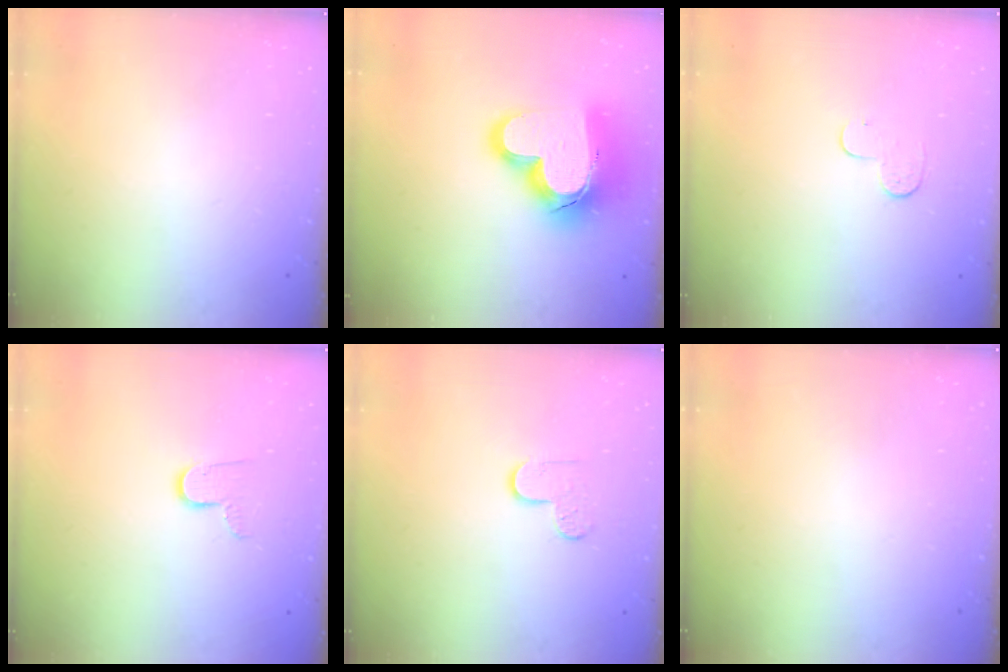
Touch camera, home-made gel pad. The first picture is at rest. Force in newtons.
{"total": 20.9, "press": 20.8, "slide": 1.9}
{"total": 4.3, "press": 4.2, "slide": 0.4}
{"total": 7.6, "press": 7.6, "slide": 0.6}
{"total": 4.8, "press": 4.7, "slide": 0.5}
{"total": 0.0}